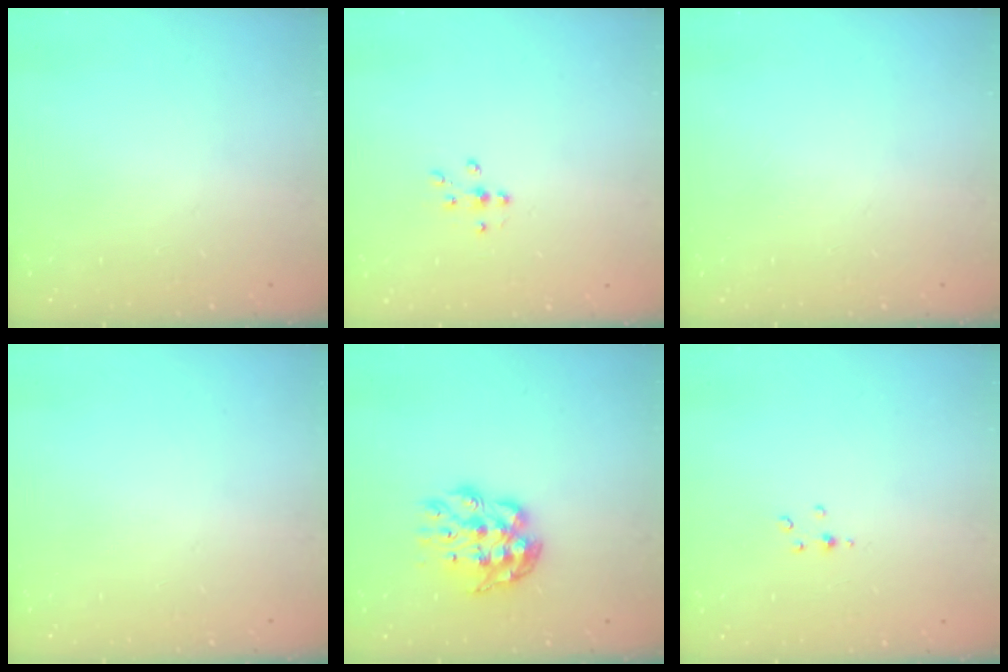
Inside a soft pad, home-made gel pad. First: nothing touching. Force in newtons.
{"total": 5.7, "press": 5.5, "slide": 1.3}
{"total": 0.0}
{"total": 0.0}
{"total": 10.0, "press": 9.9, "slide": 0.9}
{"total": 2.8, "press": 2.8, "slide": 0.3}